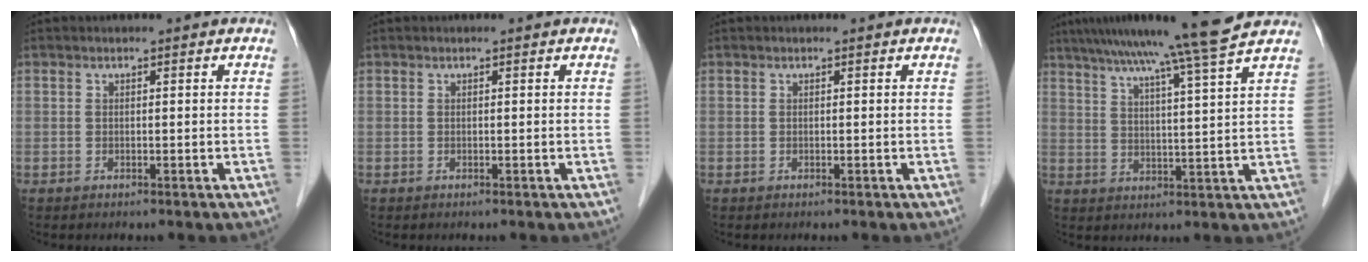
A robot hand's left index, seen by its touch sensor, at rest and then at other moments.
{"total": 0.0}
{"total": 0.0}
{"total": 14.3, "force": [11.8, -2.2, 7.9], "torque": [-0.128, -0.006, 0.161]}